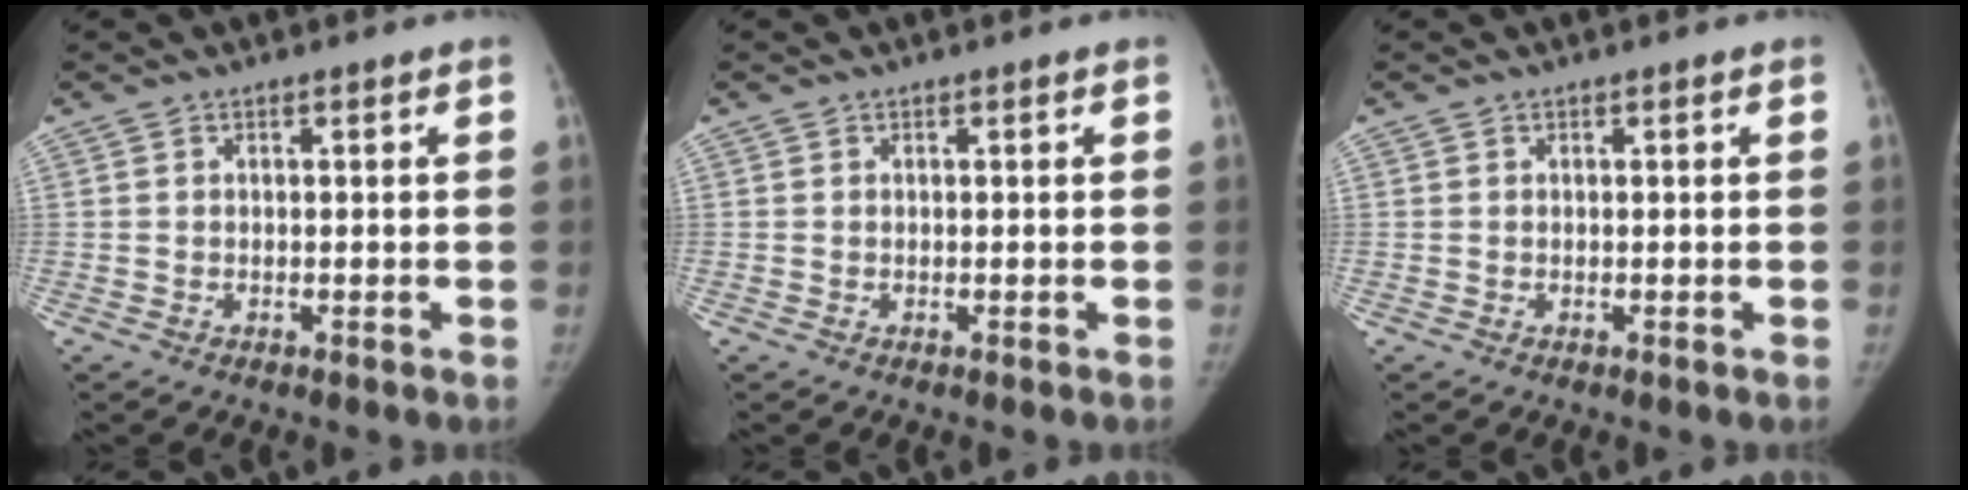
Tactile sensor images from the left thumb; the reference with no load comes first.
{"total": 0.0}
{"total": 0.0}